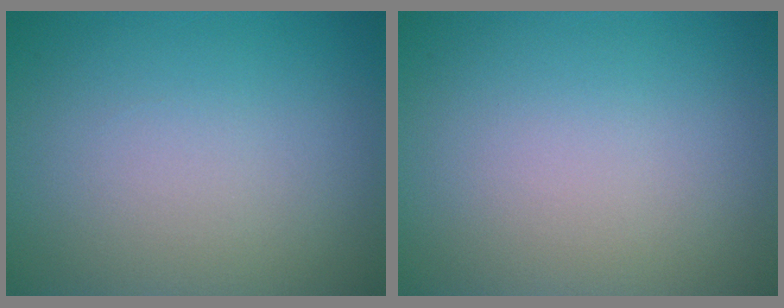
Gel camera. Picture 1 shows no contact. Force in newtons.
{"total": 0.0}